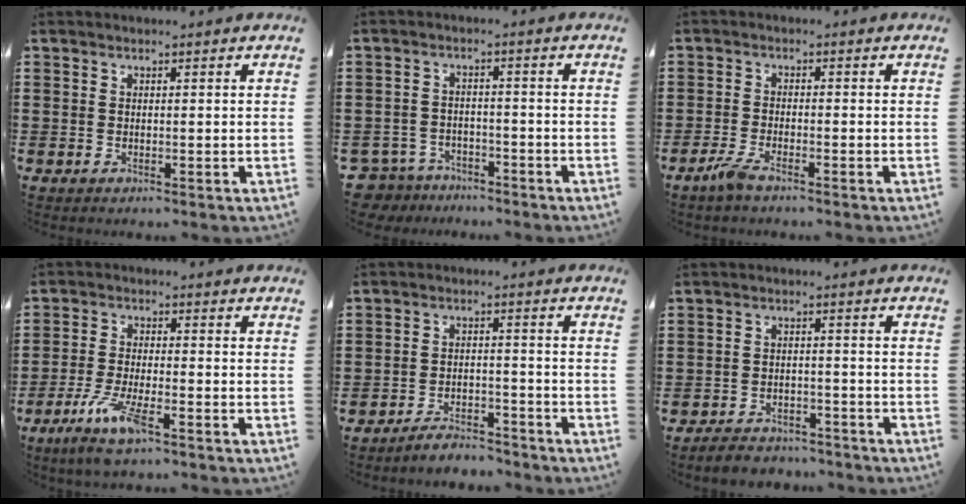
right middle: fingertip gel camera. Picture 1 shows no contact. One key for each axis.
{"total": 4.1, "fx": -4.0, "fy": 1.1, "fz": 0.2, "tx": -0.032, "ty": -0.005, "tz": -0.090}
{"total": 2.8, "fx": -1.9, "fy": 0.5, "fz": 2.0, "tx": -0.055, "ty": -0.005, "tz": -0.042}
{"total": 7.1, "fx": -4.2, "fy": 1.4, "fz": 5.5, "tx": -0.118, "ty": -0.014, "tz": -0.076}
{"total": 4.2, "fx": -4.1, "fy": 0.5, "fz": 0.2, "tx": -0.008, "ty": 0.007, "tz": -0.085}
{"total": 3.3, "fx": -3.3, "fy": 0.5, "fz": 0.1, "tx": -0.009, "ty": 0.003, "tz": -0.069}